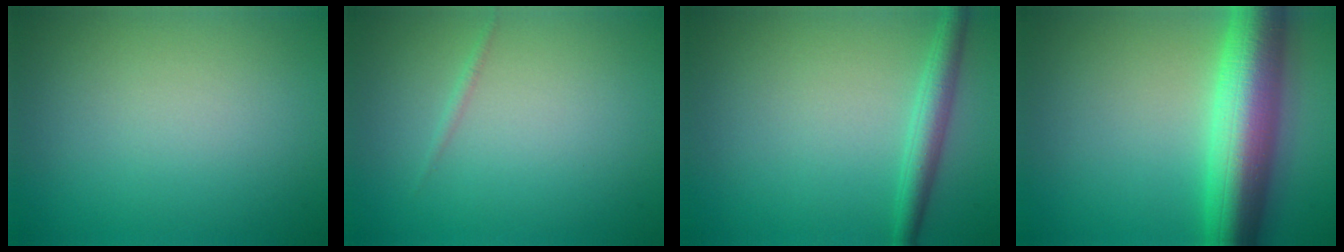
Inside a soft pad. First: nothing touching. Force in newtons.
{"total": 0.5, "press": 0.5, "slide": 0.0}
{"total": 2.6, "press": 2.6, "slide": 0.0}
{"total": 9.5, "press": 9.5, "slide": 0.1}